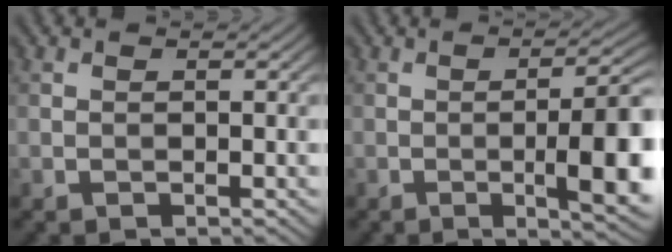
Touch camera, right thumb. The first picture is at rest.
{"total": 10.2, "force": [-1.7, 2.4, 9.7], "torque": [-0.135, 0.002, -0.024]}